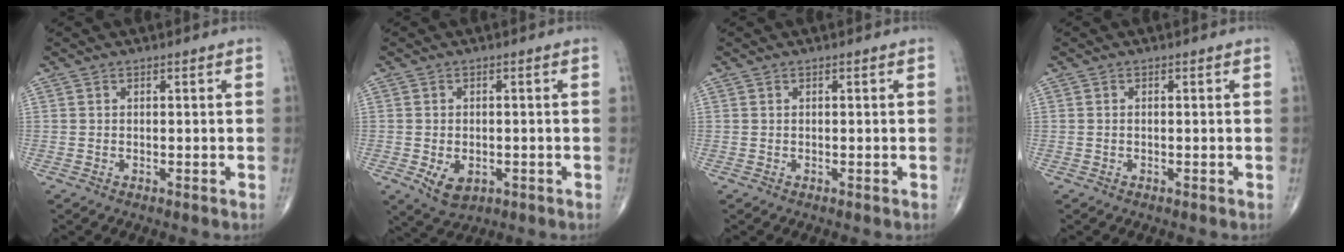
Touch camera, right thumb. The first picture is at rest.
{"total": 5.2, "force": [-1.6, 3.4, 3.6], "torque": [-0.053, 0.000, -0.014]}
{"total": 0.0}
{"total": 0.0}